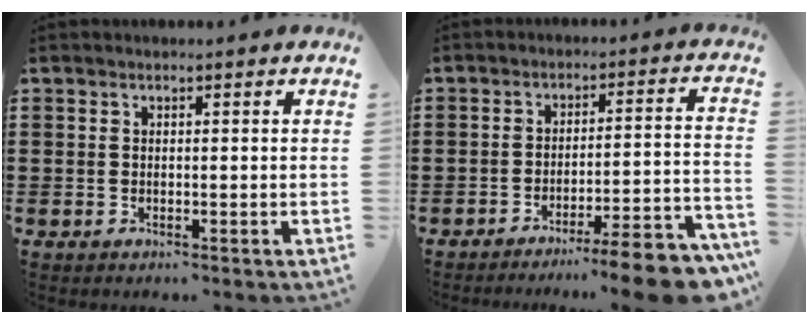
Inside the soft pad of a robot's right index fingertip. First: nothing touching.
{"total": 7.7, "force": [-6.6, -0.2, 3.9], "torque": [-0.054, 0.003, -0.123]}